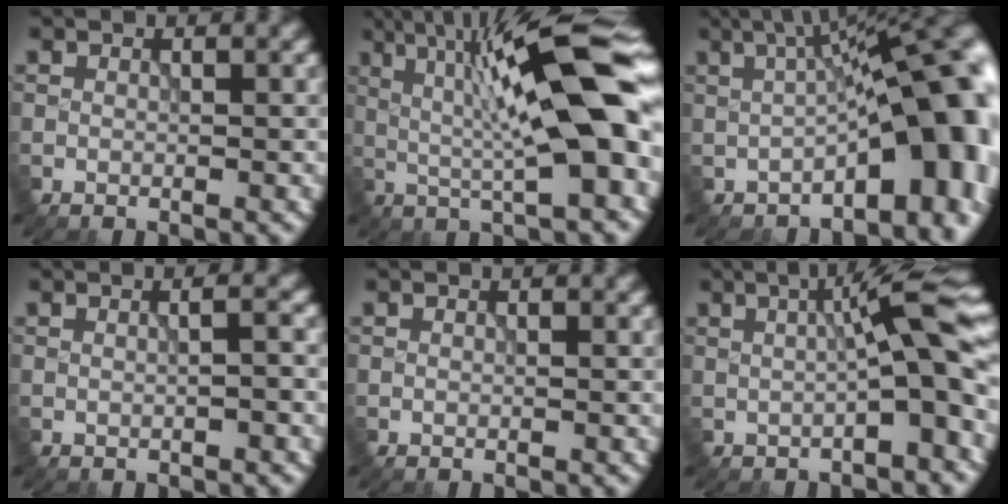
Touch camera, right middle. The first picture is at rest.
{"total": 13.3, "force": [1.6, 2.3, 13.0], "torque": [-0.191, 0.024, 0.014]}
{"total": 14.2, "force": [-1.3, 6.0, 12.8], "torque": [-0.132, 0.015, -0.009]}
{"total": 2.5, "force": [0.4, 1.1, 2.2], "torque": [-0.006, 0.008, -0.007]}
{"total": 0.0}
{"total": 6.3, "force": [0.3, 1.0, 6.3], "torque": [-0.088, 0.018, 0.003]}